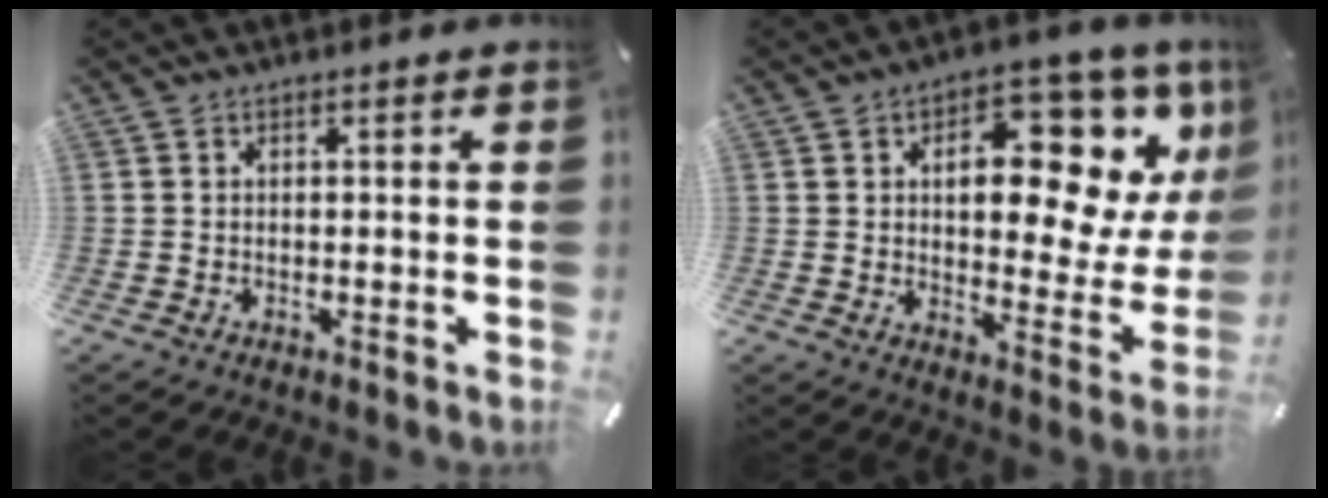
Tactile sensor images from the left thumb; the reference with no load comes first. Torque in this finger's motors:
{"motor_torque": [2.73, 1.90, 1.32, -0.26, 0.15]}